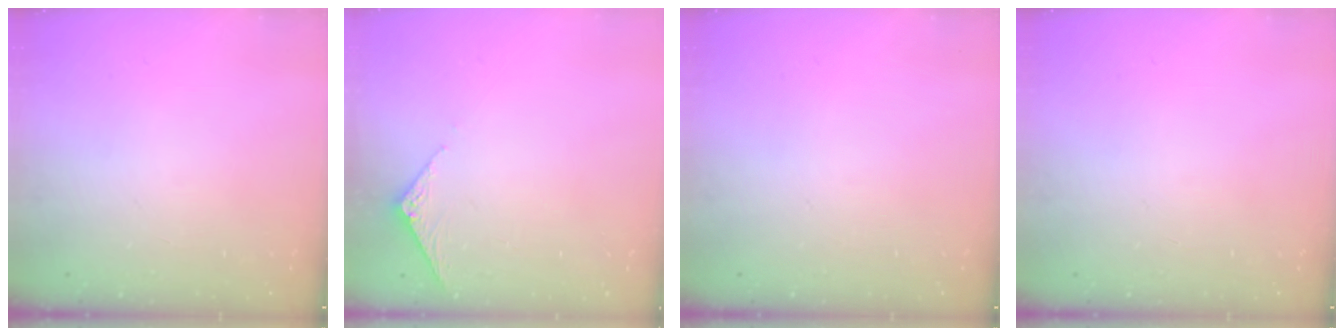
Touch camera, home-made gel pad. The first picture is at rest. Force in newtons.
{"total": 3.7, "press": 3.7, "slide": 0.4}
{"total": 0.0}
{"total": 0.0}